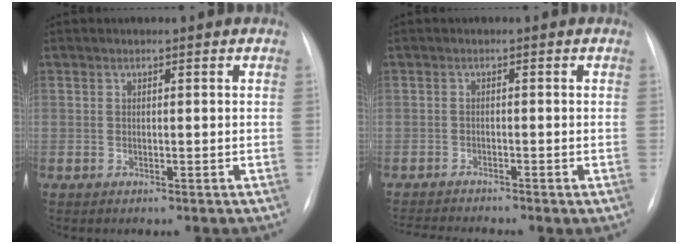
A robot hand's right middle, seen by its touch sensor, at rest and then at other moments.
{"total": 3.6, "force": [-3.3, -0.5, 1.3], "torque": [-0.025, -0.013, -0.057]}